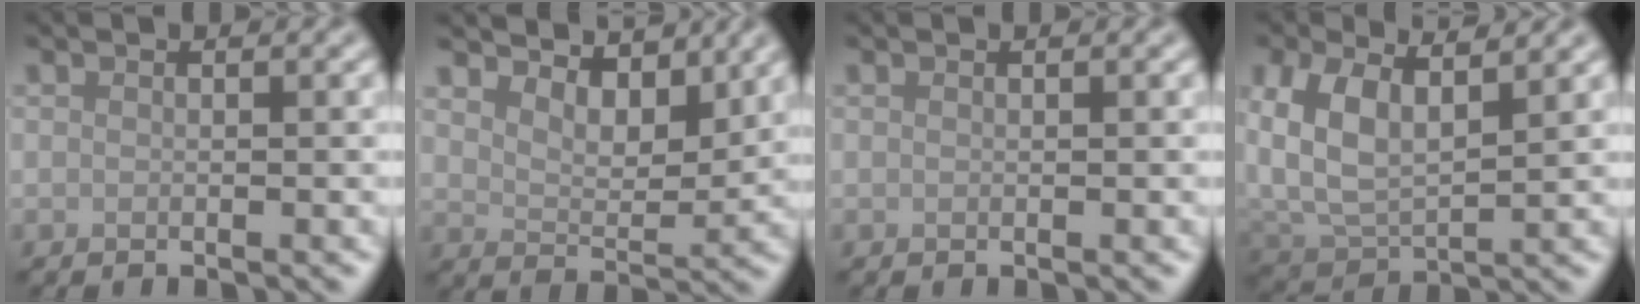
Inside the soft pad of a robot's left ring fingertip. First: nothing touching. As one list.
[{"total": 4.9, "force": [4.1, 1.8, 1.9], "torque": [-0.041, -0.005, 0.053]}, {"total": 0.0}, {"total": 7.3, "force": [3.3, 4.0, 5.1], "torque": [-0.113, 0.004, 0.058]}]